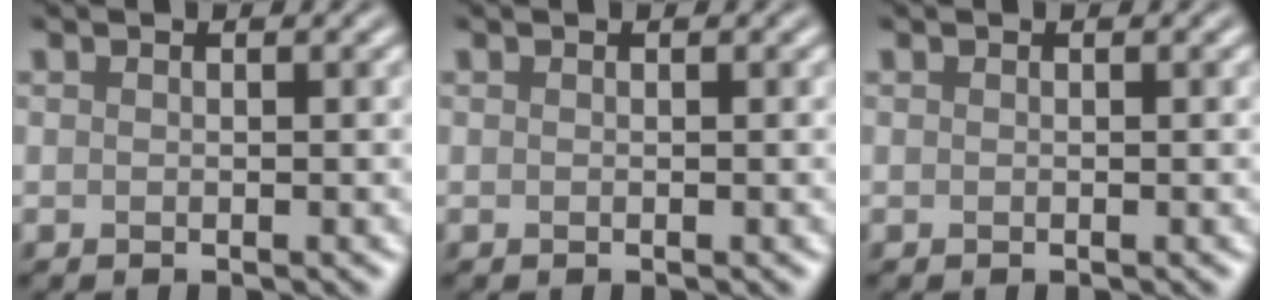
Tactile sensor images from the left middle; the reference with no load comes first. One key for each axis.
{"total": 0.0}
{"total": 0.0}